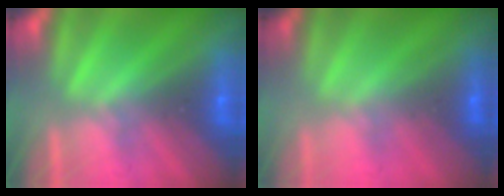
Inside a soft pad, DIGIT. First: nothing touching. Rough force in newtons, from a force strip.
{"total": 1.6}